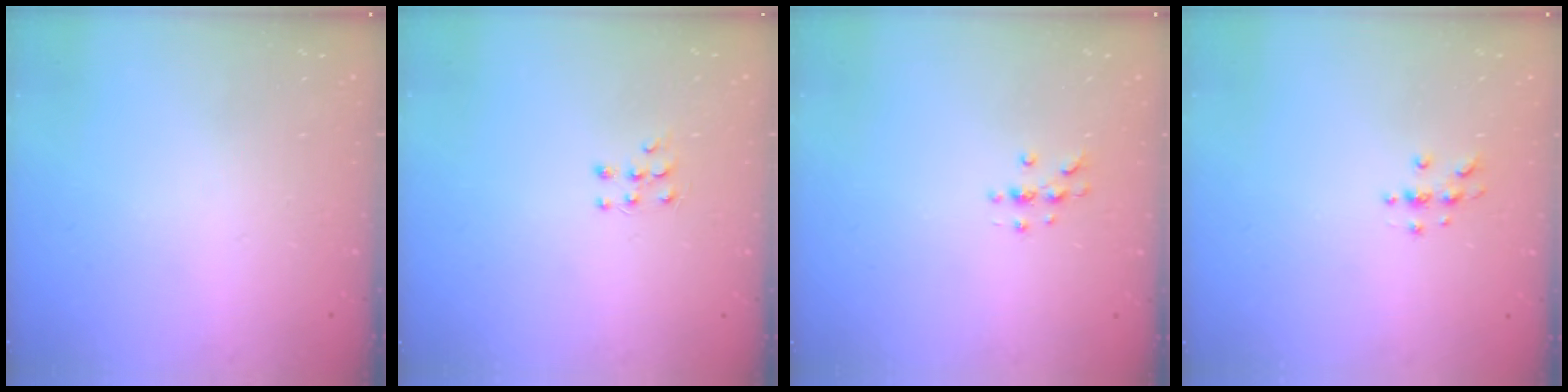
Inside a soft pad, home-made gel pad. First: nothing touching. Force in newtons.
{"total": 5.8, "press": 5.8, "slide": 1.0}
{"total": 3.5, "press": 3.5, "slide": 0.4}
{"total": 3.7, "press": 3.7, "slide": 0.4}